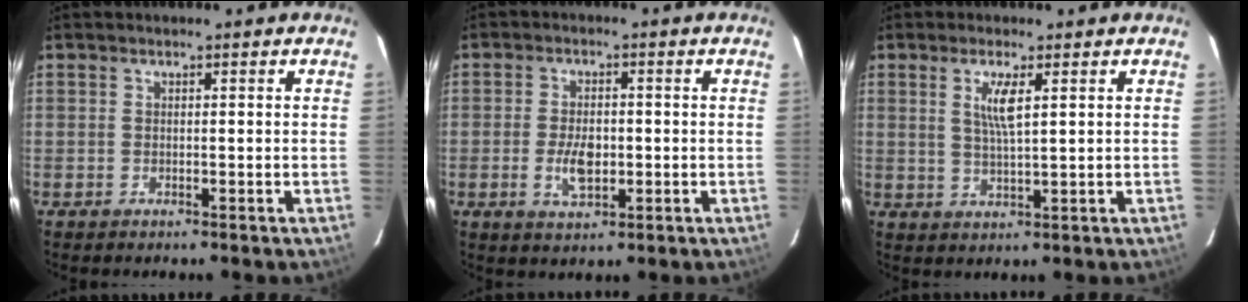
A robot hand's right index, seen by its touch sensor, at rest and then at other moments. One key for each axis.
{"total": 5.9, "fx": -1.2, "fy": 3.1, "fz": 4.9, "tx": -0.095, "ty": -0.002, "tz": -0.019}
{"total": 4.4, "fx": 1.6, "fy": 0.5, "fz": 4.0, "tx": -0.080, "ty": -0.005, "tz": 0.031}